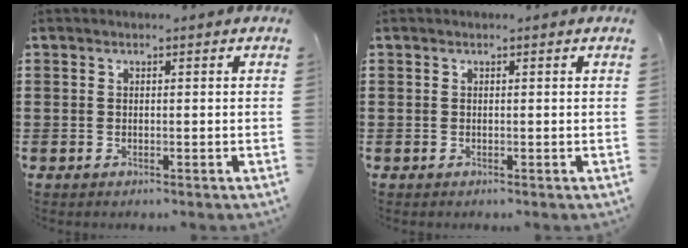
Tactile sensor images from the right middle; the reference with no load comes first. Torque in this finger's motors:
{"motor_torque": [-0.09, -0.12, -0.01, -0.01]}